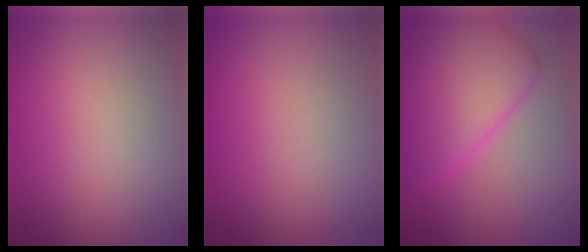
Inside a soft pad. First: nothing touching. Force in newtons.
{"total": 0.0}
{"total": 7.4, "press": 7.4, "slide": 0.3}